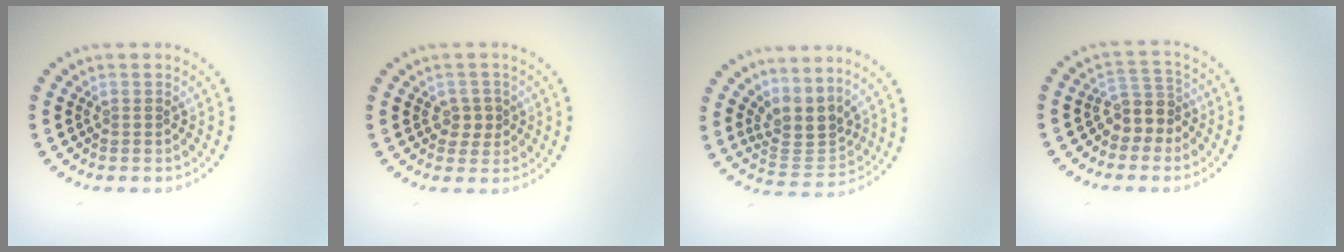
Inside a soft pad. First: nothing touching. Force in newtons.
{"total": 1.7, "press": 1.6, "slide": 0.5}
{"total": 3.4, "press": 2.6, "slide": 2.1}
{"total": 2.8, "press": 2.3, "slide": 1.5}